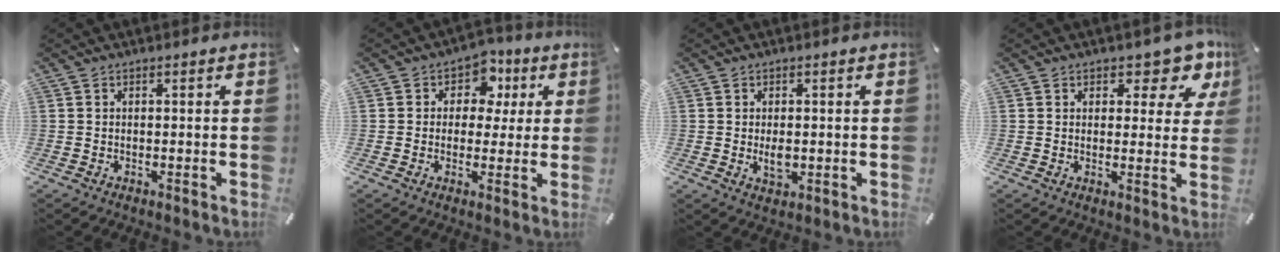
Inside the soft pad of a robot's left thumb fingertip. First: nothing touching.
{"total": 7.4, "force": [1.6, 6.4, 3.4], "torque": [-0.043, -0.004, 0.022]}
{"total": 3.4, "force": [-0.1, 2.1, 2.7], "torque": [-0.057, -0.007, -0.007]}
{"total": 6.8, "force": [4.2, 4.1, 3.6], "torque": [-0.030, -0.030, 0.065]}